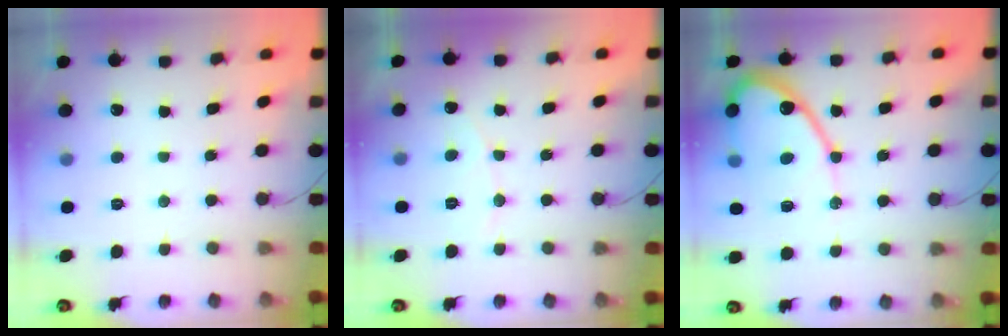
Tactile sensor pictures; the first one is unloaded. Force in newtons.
{"total": 4.4, "press": 4.3, "slide": 0.4}
{"total": 12.6, "press": 12.5, "slide": 1.0}